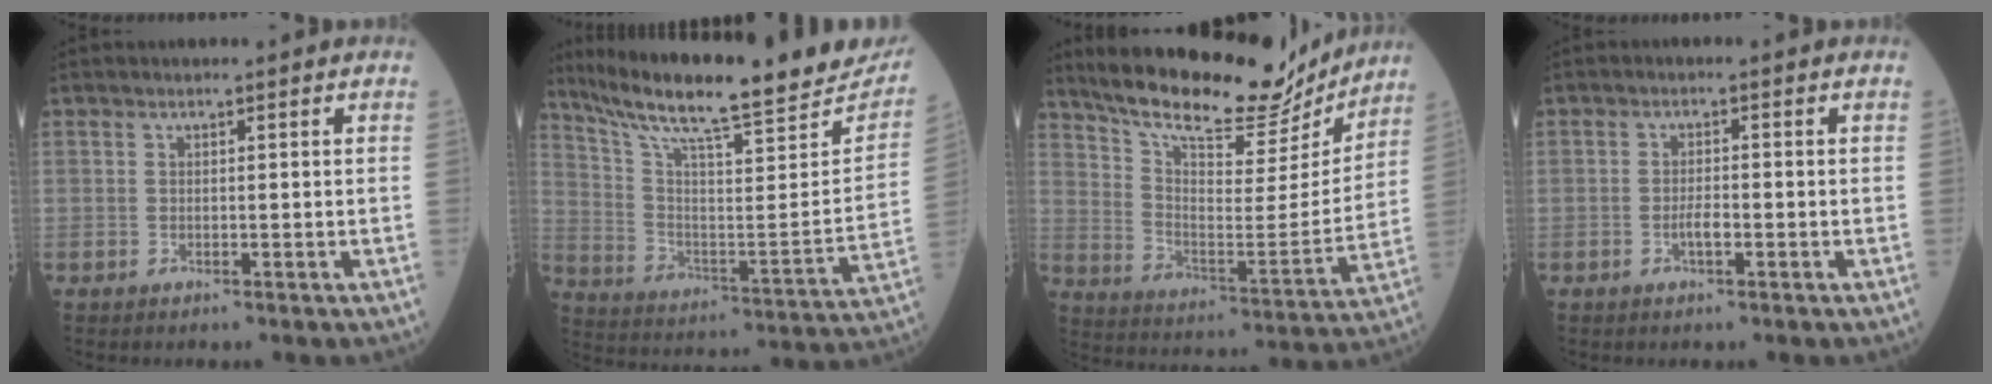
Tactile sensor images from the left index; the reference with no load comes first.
{"total": 27.0, "force": [23.2, 4.0, 13.4], "torque": [-0.228, -0.037, 0.332]}
{"total": 22.0, "force": [19.2, 5.4, 9.2], "torque": [-0.156, -0.012, 0.287]}
{"total": 1.9, "force": [-0.7, 0.5, 1.7], "torque": [-0.031, 0.002, -0.013]}